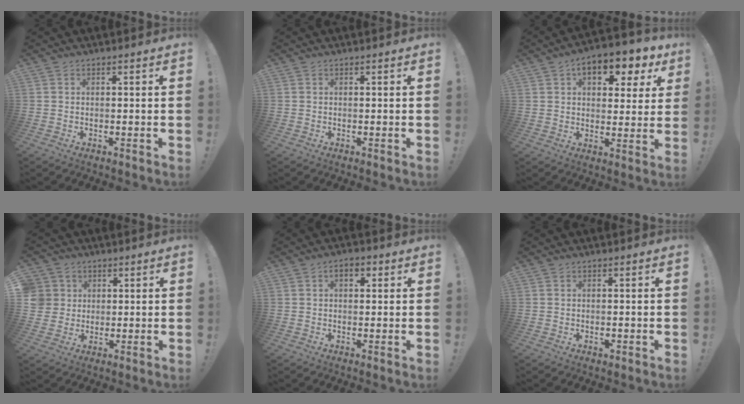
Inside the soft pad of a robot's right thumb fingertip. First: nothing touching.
{"total": 0.0}
{"total": 10.5, "force": [5.2, 5.5, 7.2], "torque": [-0.099, -0.026, 0.087]}
{"total": 6.7, "force": [2.0, 6.3, 1.1], "torque": [-0.033, -0.009, 0.042]}
{"total": 3.4, "force": [0.9, 2.1, 2.6], "torque": [-0.045, 0.007, 0.013]}
{"total": 0.5, "force": [-0.1, 0.5, 0.2], "torque": [-0.005, 0.003, -0.002]}